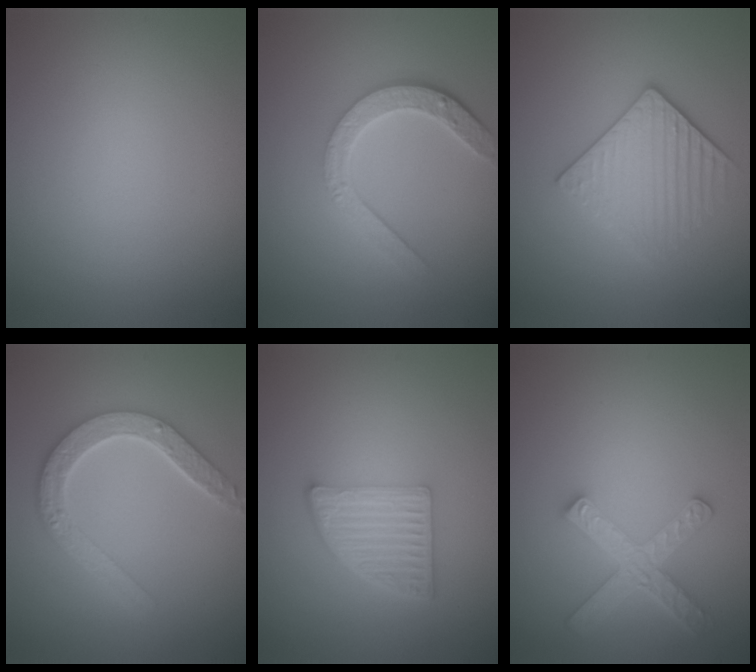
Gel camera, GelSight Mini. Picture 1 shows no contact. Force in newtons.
{"total": 4.6, "press": 3.5, "slide": 2.9}
{"total": 3.6, "press": 3.3, "slide": 1.4}
{"total": 4.6, "press": 3.7, "slide": 2.8}
{"total": 4.9, "press": 3.4, "slide": 3.6}
{"total": 4.5, "press": 3.8, "slide": 2.5}